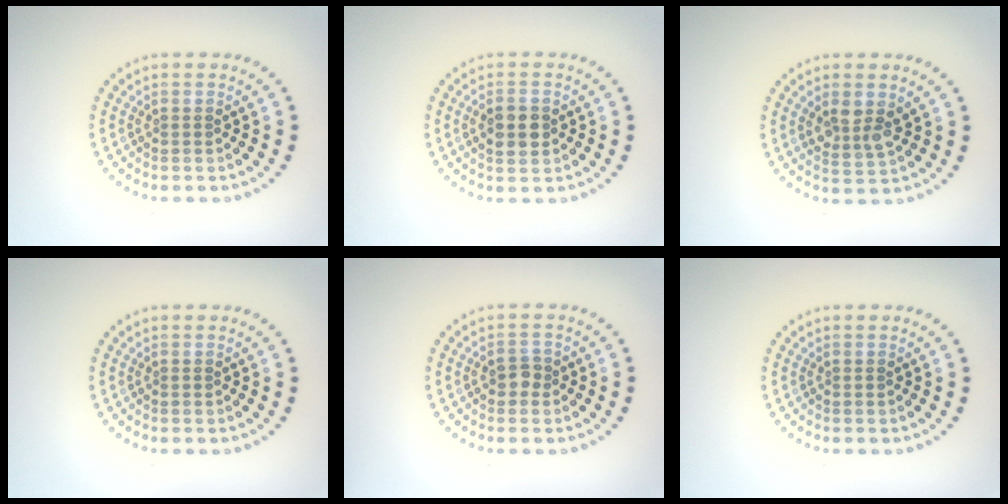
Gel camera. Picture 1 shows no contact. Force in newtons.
{"total": 2.8, "press": 2.8, "slide": 0.1}
{"total": 2.8, "press": 2.6, "slide": 1.1}
{"total": 0.0}
{"total": 1.6, "press": 1.6, "slide": 0.5}
{"total": 0.0}